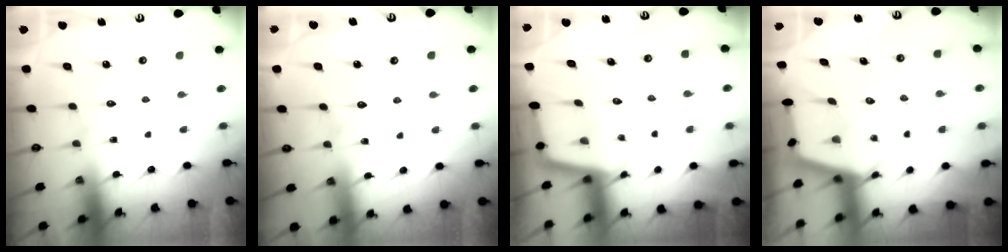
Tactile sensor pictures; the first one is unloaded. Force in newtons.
{"total": 4.2, "press": 4.2, "slide": 0.6}
{"total": 2.5, "press": 2.5, "slide": 0.2}
{"total": 2.7, "press": 2.7, "slide": 0.3}